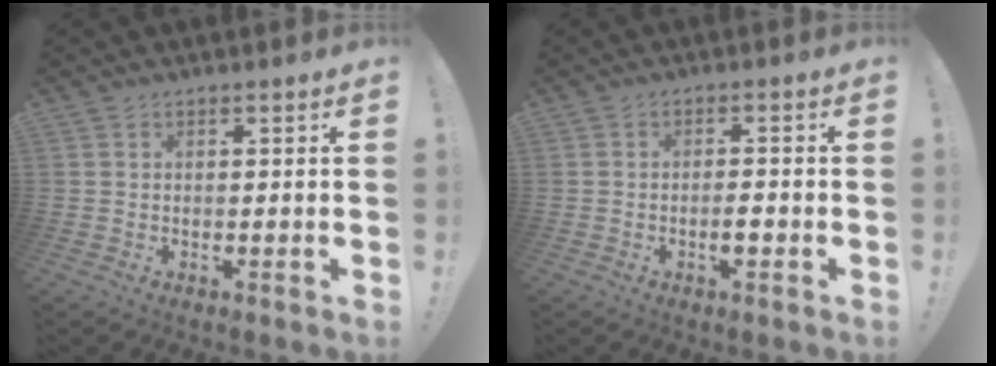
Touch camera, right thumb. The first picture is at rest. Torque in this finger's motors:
{"motor_torque": [1.26, 0.68, 0.13, -0.24, 0.02]}